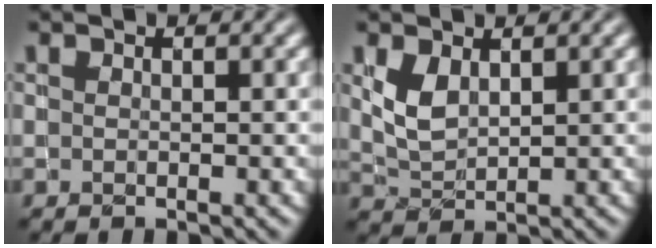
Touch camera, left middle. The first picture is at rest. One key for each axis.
{"total": 2.5, "fx": 0.9, "fy": 1.5, "fz": 1.8, "tx": -0.046, "ty": -0.002, "tz": 0.025}